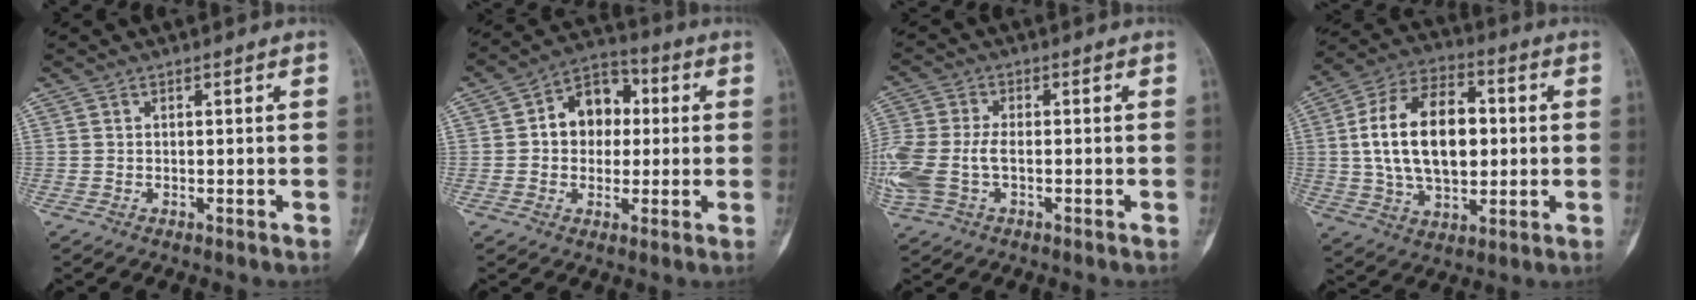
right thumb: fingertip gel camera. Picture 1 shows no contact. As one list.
[{"total": 10.7, "force": [1.2, 8.2, 6.8], "torque": [-0.062, 0.022, 0.009]}, {"total": 11.9, "force": [-1.9, 7.3, 9.1], "torque": [-0.248, 0.009, -0.032]}, {"total": 19.2, "force": [1.6, 11.4, 15.3], "torque": [-0.251, 0.012, 0.028]}]